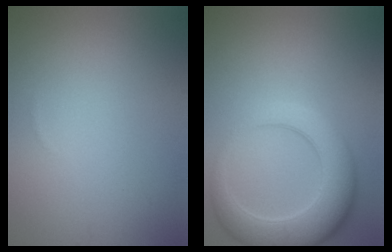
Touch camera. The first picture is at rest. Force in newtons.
{"total": 6.6, "press": 6.6, "slide": 0.3}